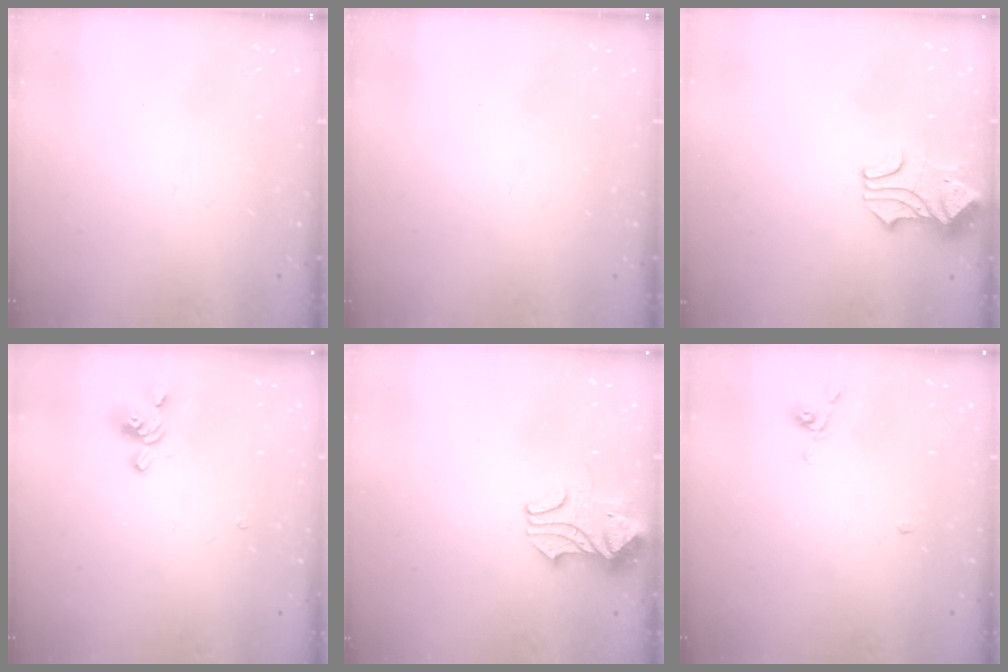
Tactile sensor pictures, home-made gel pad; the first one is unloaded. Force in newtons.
{"total": 0.0}
{"total": 1.7, "press": 1.2, "slide": 1.1}
{"total": 1.2, "press": 0.1, "slide": 1.2}
{"total": 2.2, "press": 2.0, "slide": 0.9}
{"total": 3.9, "press": 3.9, "slide": 0.3}